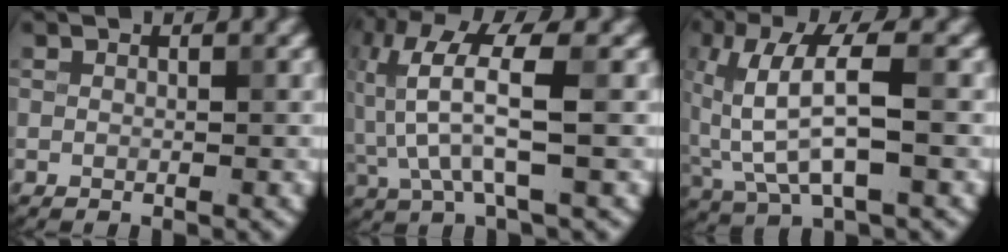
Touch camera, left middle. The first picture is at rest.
{"total": 6.4, "force": [-0.3, 1.5, 6.2], "torque": [-0.145, 0.017, -0.006]}
{"total": 6.5, "force": [0.4, 2.2, 6.1], "torque": [-0.134, 0.007, 0.009]}